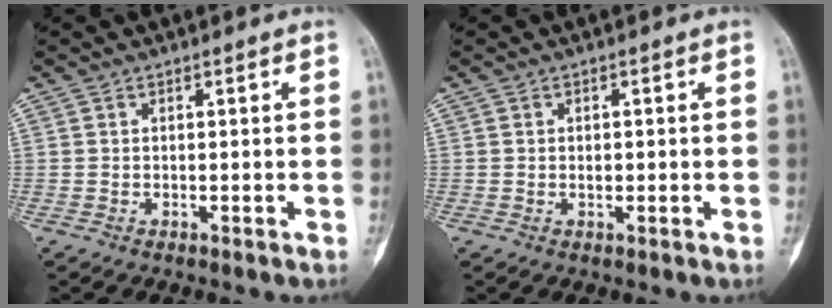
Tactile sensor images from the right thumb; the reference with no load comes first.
{"total": 1.1, "force": [-0.1, 0.7, 0.8], "torque": [-0.009, 0.000, 0.000]}